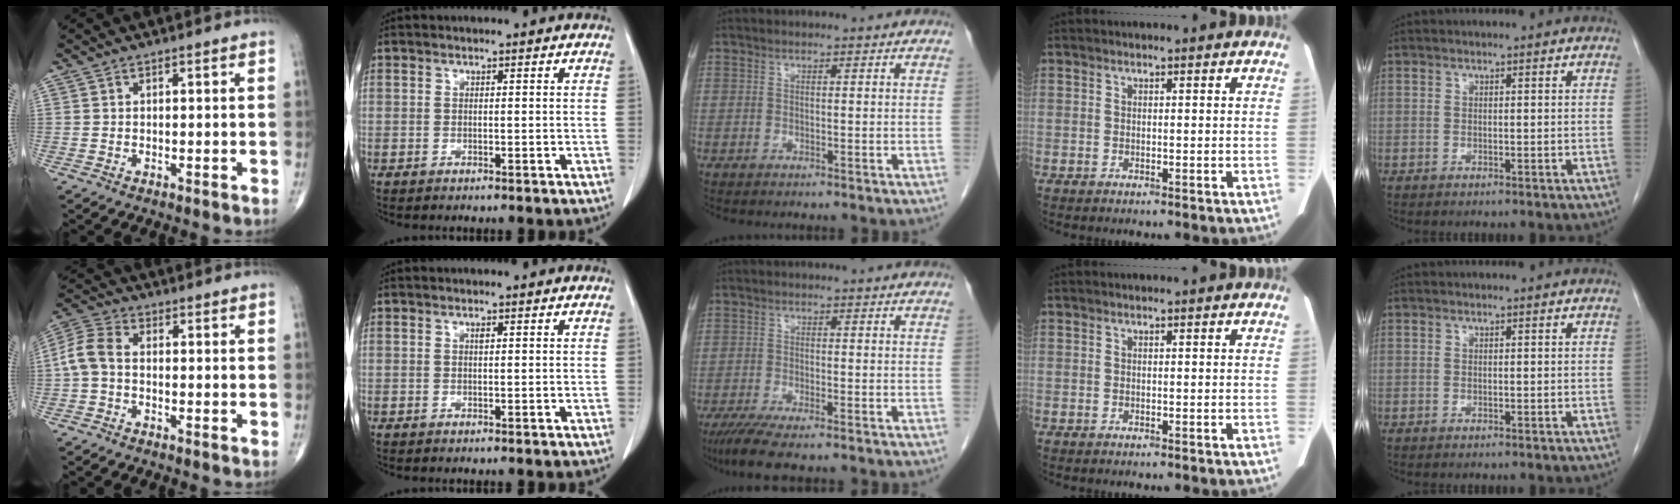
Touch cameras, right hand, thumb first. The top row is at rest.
{"thumb": {"total": 5.9, "force": [-0.7, 3.7, 4.5], "torque": [-0.098, 0.017, -0.026]}, "index": {"total": 0.6, "force": [0.3, 0.2, 0.5], "torque": [-0.008, -0.001, 0.003]}, "middle": {"total": 6.2, "force": [-4.7, 0.7, 4.0], "torque": [-0.067, -0.015, -0.076]}}